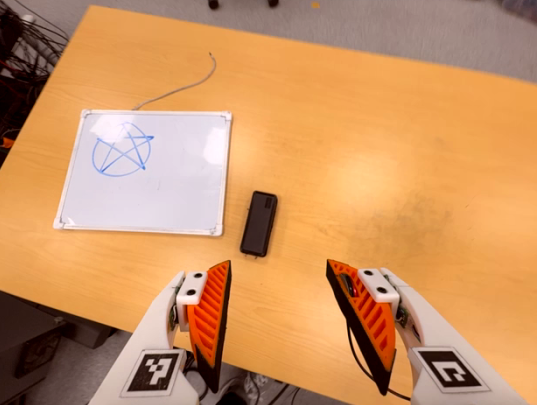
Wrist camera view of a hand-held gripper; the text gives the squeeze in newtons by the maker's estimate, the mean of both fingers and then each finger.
{"total": 0.0}